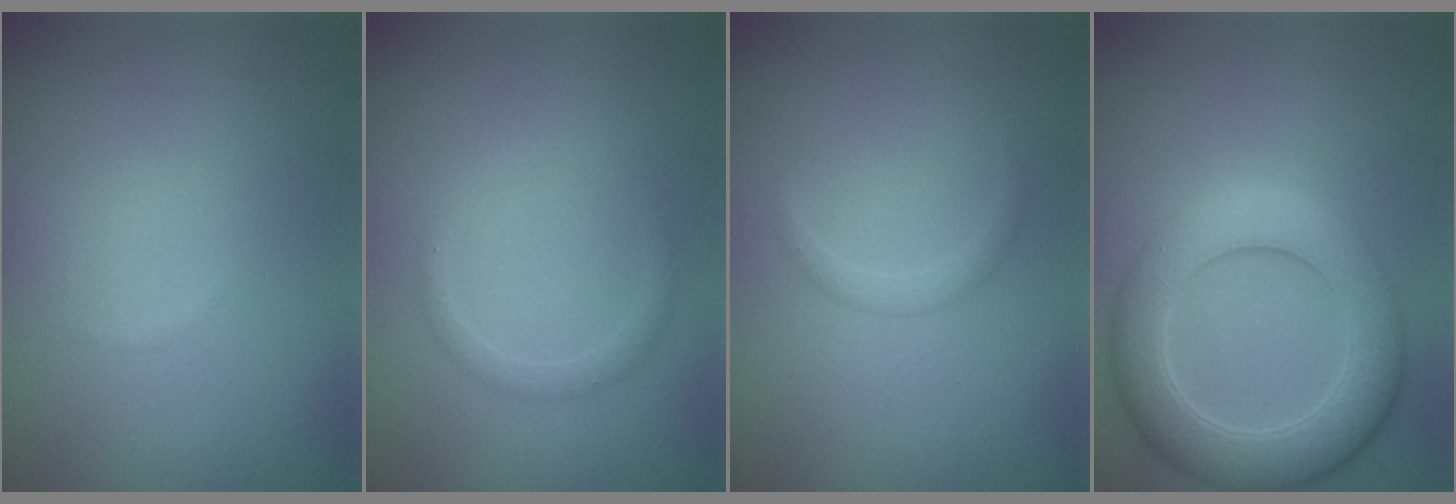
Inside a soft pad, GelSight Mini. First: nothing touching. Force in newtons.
{"total": 1.3, "press": 1.3, "slide": 0.0}
{"total": 0.9, "press": 0.9, "slide": 0.0}
{"total": 6.5, "press": 6.5, "slide": 0.2}